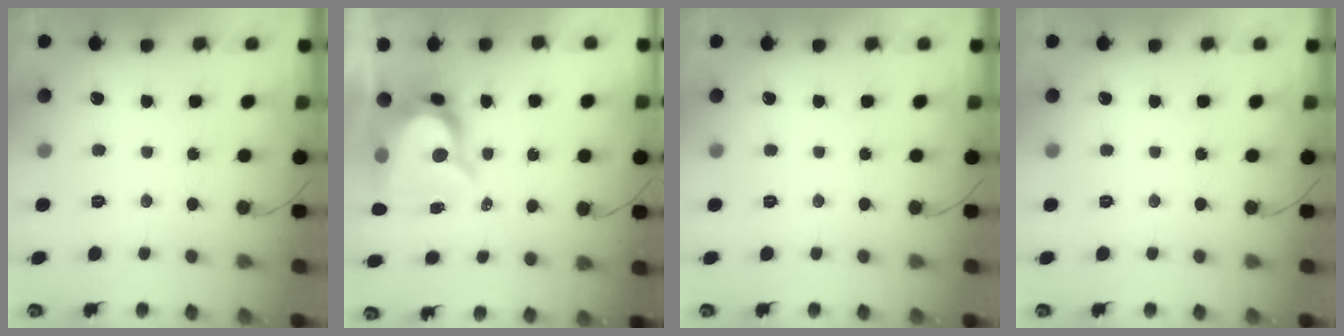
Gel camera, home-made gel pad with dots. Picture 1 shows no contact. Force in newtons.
{"total": 9.4, "press": 9.4, "slide": 0.9}
{"total": 0.0}
{"total": 0.0}